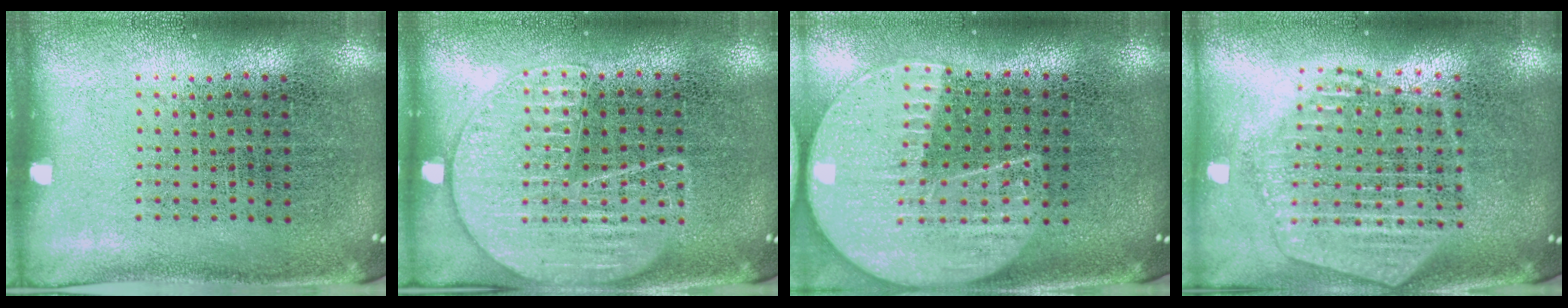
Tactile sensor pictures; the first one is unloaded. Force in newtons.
{"total": 1.5, "press": 1.5, "slide": 0.1}
{"total": 2.3, "press": 2.0, "slide": 1.2}
{"total": 2.3, "press": 2.1, "slide": 1.1}